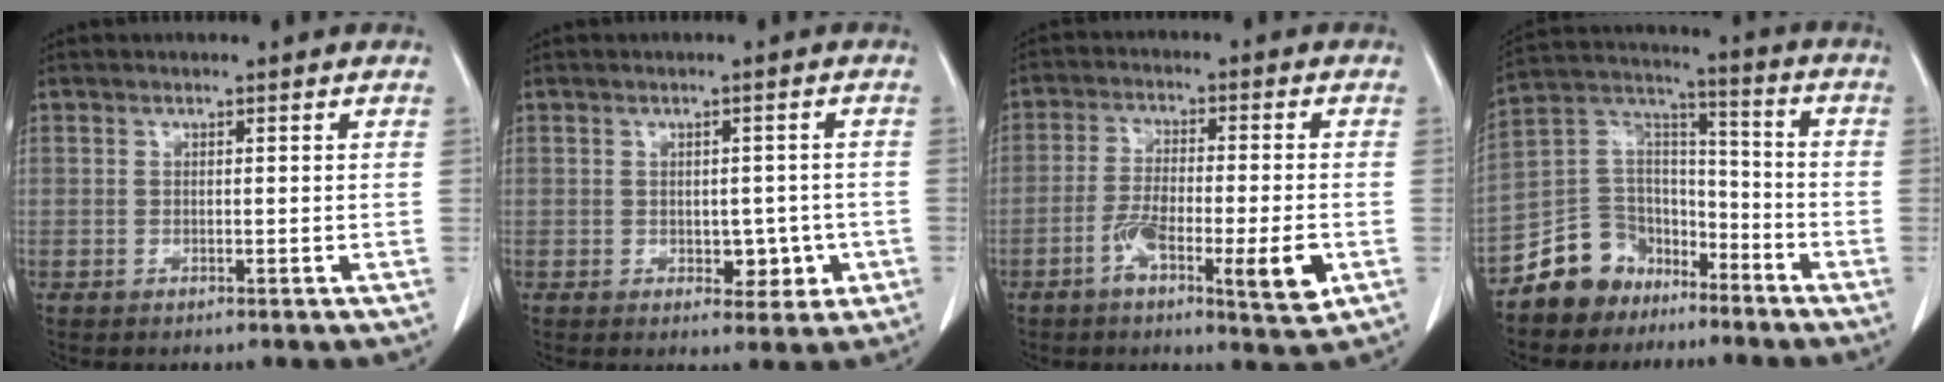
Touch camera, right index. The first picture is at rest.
{"total": 4.3, "force": [-0.9, 2.7, 3.1], "torque": [-0.030, 0.008, -0.004]}
{"total": 9.6, "force": [-3.7, 1.6, 8.8], "torque": [-0.145, -0.005, -0.059]}
{"total": 11.4, "force": [-7.9, 8.0, 2.0], "torque": [-0.042, 0.067, -0.145]}